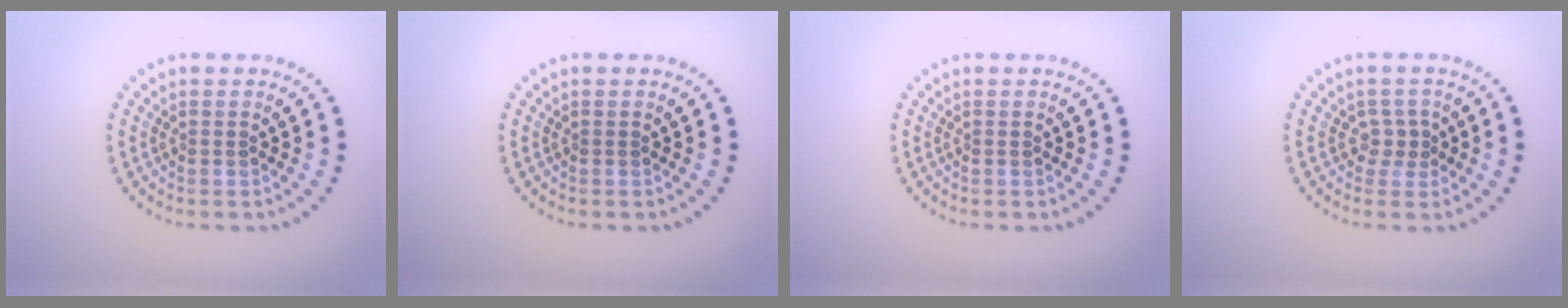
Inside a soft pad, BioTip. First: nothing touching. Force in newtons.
{"total": 0.0}
{"total": 0.0}
{"total": 1.6, "press": 1.2, "slide": 1.1}